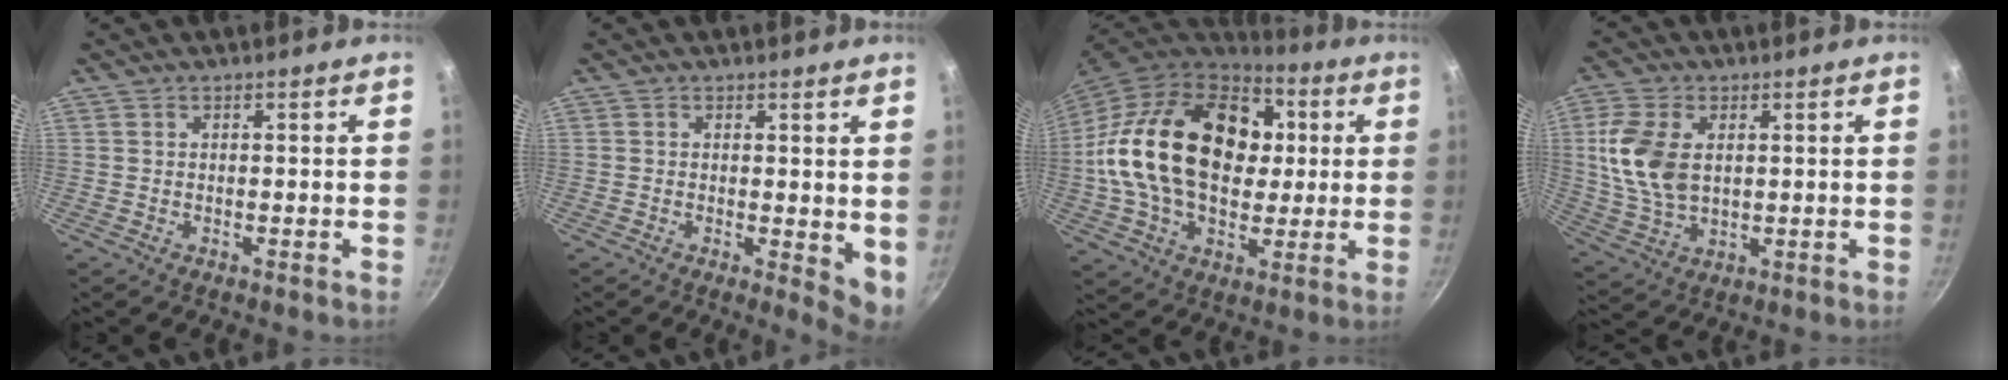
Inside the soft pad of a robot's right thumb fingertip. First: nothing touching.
{"total": 5.2, "force": [0.5, 2.4, 4.6], "torque": [-0.056, -0.012, 0.006]}
{"total": 29.1, "force": [3.4, 19.8, 21.1], "torque": [-0.358, 0.026, 0.055]}
{"total": 11.4, "force": [1.9, 7.2, 8.7], "torque": [-0.170, -0.007, 0.041]}